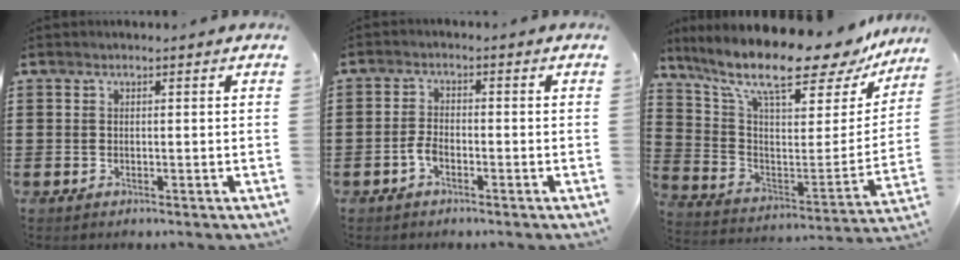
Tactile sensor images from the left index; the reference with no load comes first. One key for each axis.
{"total": 2.6, "fx": -1.2, "fy": 1.2, "fz": 2.0, "tx": -0.052, "ty": -0.001, "tz": -0.028}
{"total": 13.8, "fx": 10.7, "fy": 3.1, "fz": 8.1, "tx": -0.177, "ty": -0.075, "tz": 0.177}